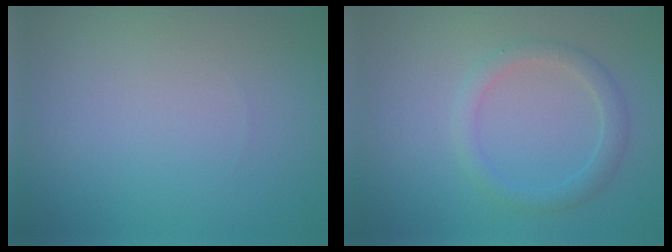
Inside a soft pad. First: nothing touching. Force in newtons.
{"total": 2.0, "press": 2.0, "slide": 0.1}